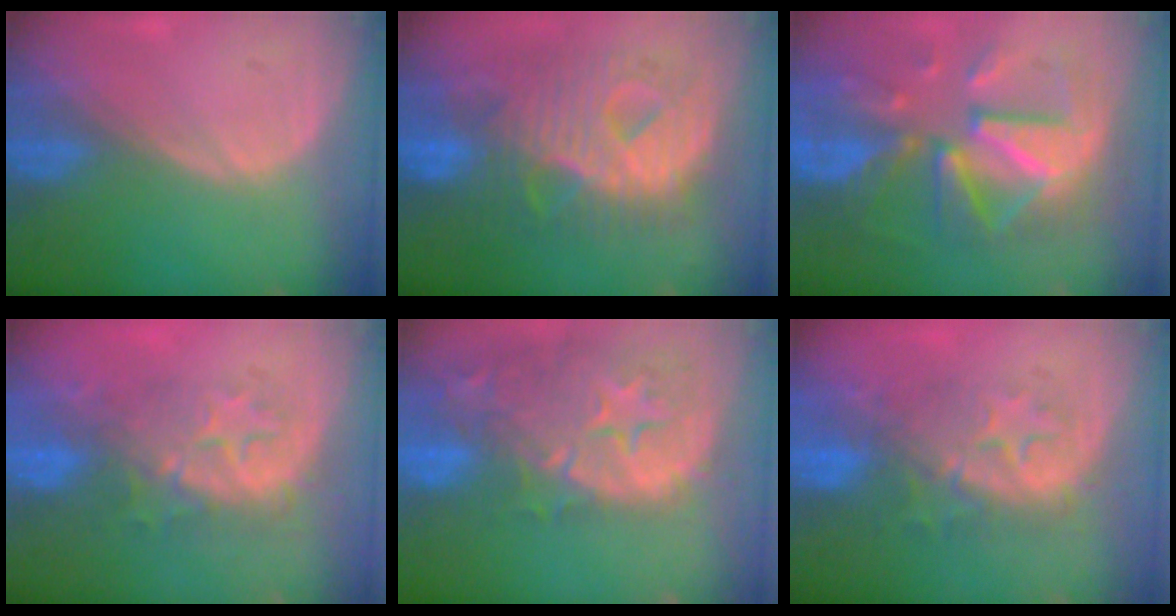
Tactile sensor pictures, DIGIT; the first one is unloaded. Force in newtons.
{"total": 12.7, "press": 12.6, "slide": 1.3}
{"total": 12.3, "press": 12.3, "slide": 1.1}
{"total": 8.4, "press": 8.1, "slide": 2.0}
{"total": 15.3, "press": 12.2, "slide": 9.3}
{"total": 8.4, "press": 8.3, "slide": 1.1}